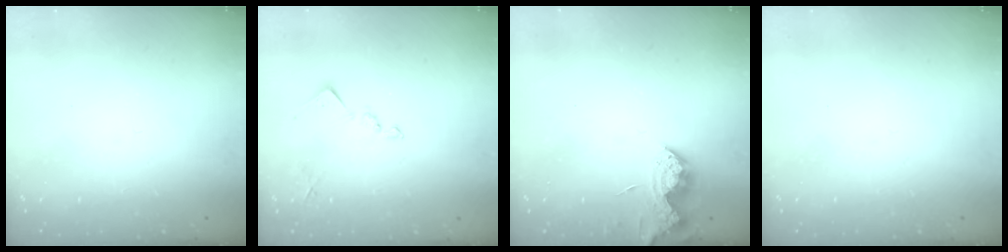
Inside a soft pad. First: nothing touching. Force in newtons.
{"total": 10.7, "press": 10.7, "slide": 0.5}
{"total": 7.9, "press": 7.9, "slide": 0.8}
{"total": 0.0}